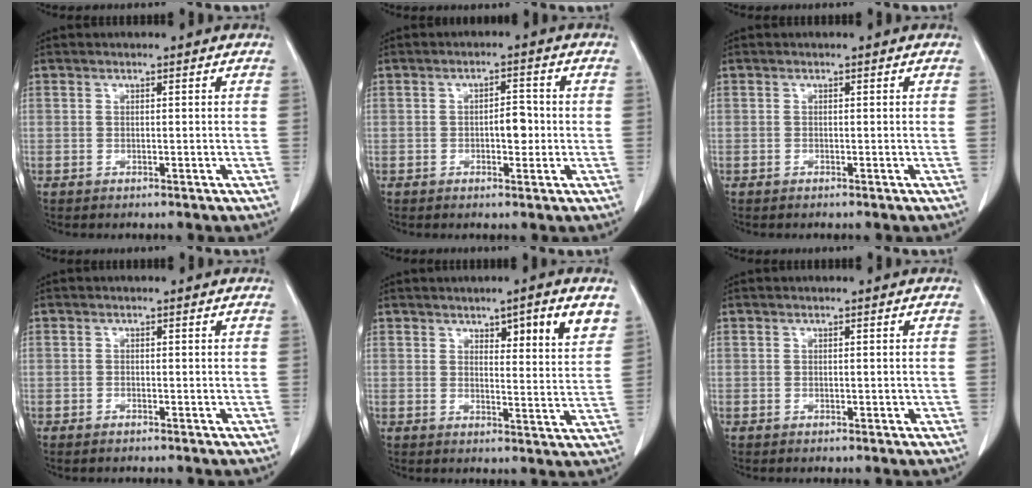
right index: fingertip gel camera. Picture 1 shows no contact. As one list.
[{"total": 3.2, "force": [-0.5, 1.5, 2.8], "torque": [-0.038, 0.005, -0.006]}, {"total": 0.0}, {"total": 0.8, "force": [-0.7, 0.2, 0.4], "torque": [-0.009, -0.001, -0.009]}, {"total": 7.4, "force": [4.3, 1.1, 5.9], "torque": [-0.076, -0.005, 0.059]}, {"total": 0.6, "force": [-0.2, 0.4, 0.4], "torque": [-0.005, 0.002, -0.003]}]